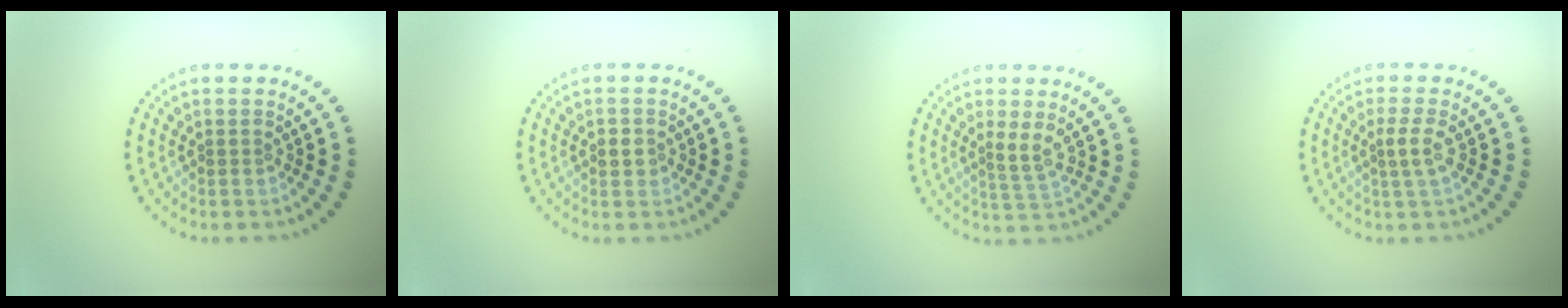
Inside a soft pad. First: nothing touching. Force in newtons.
{"total": 1.2, "press": 1.1, "slide": 0.3}
{"total": 1.9, "press": 1.3, "slide": 1.4}
{"total": 1.7, "press": 1.3, "slide": 1.1}